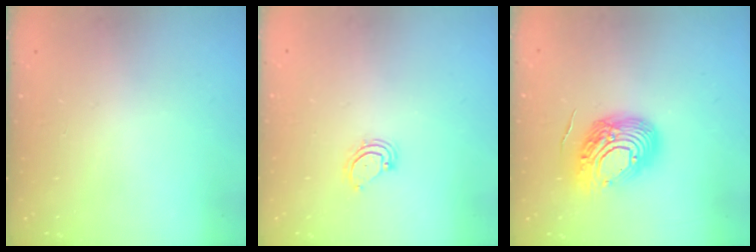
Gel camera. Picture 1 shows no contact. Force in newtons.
{"total": 3.4, "press": 3.3, "slide": 0.7}
{"total": 15.0, "press": 14.9, "slide": 1.5}